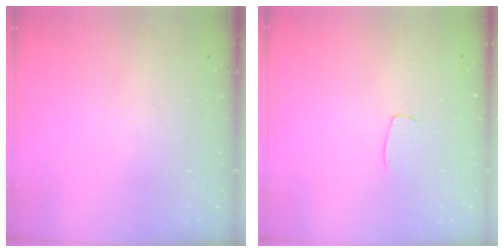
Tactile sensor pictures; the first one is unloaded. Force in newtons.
{"total": 4.5, "press": 4.5, "slide": 0.3}